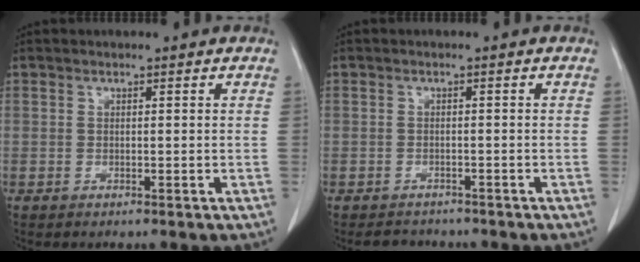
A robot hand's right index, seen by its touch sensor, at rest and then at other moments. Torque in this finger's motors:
{"motor_torque": [-0.09, 0.00, -0.11, -0.06]}